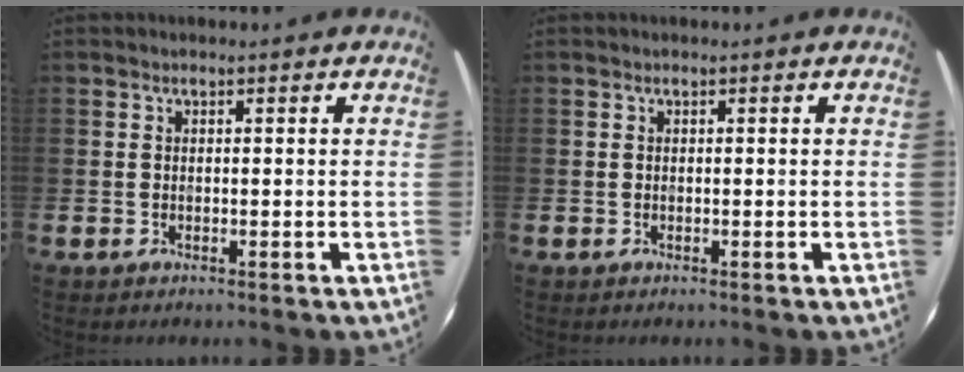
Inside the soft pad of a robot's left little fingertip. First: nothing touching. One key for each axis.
{"total": 0.0}